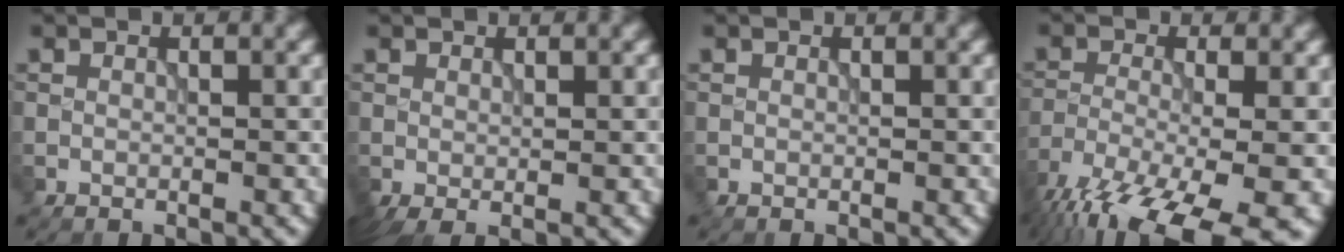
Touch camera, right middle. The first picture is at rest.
{"total": 1.1, "force": [0.1, 0.3, 1.0], "torque": [-0.025, -0.001, 0.001]}
{"total": 0.0}
{"total": 13.7, "force": [-9.4, 4.0, 9.1], "torque": [-0.175, -0.043, -0.141]}